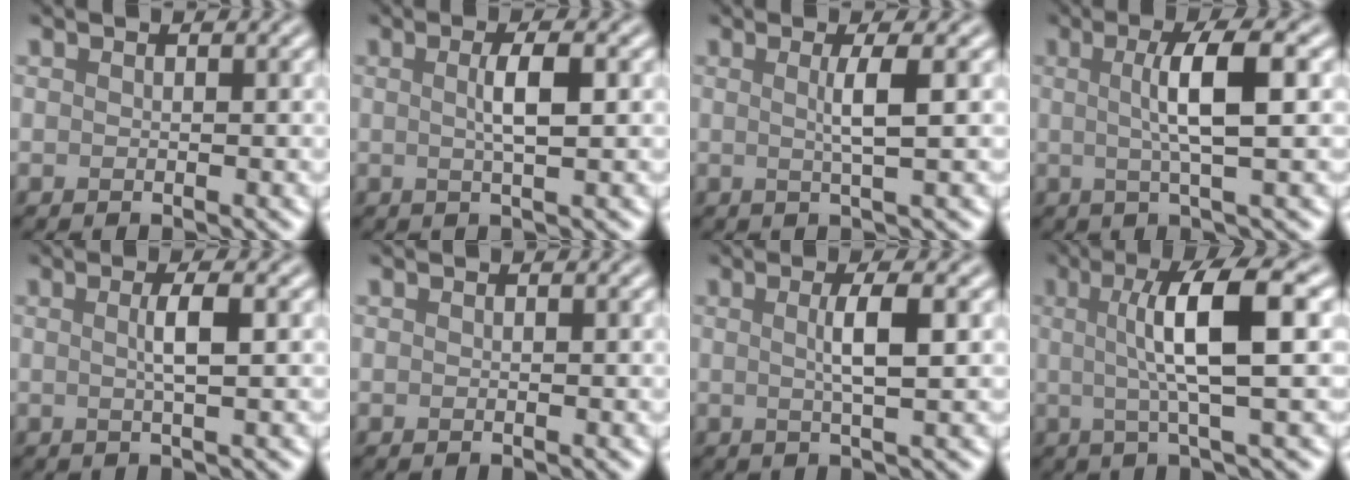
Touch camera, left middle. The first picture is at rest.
{"total": 2.7, "force": [0.3, 0.5, 2.7], "torque": [-0.044, 0.007, 0.003]}
{"total": 2.7, "force": [0.3, 0.5, 2.6], "torque": [-0.044, 0.003, -0.001]}
{"total": 5.0, "force": [0.6, 1.0, 4.9], "torque": [-0.079, 0.005, 0.007]}
{"total": 2.4, "force": [0.2, 0.4, 2.3], "torque": [-0.039, 0.004, -0.001]}
{"total": 0.0}
{"total": 3.1, "force": [0.4, 0.6, 3.0], "torque": [-0.047, 0.003, 0.003]}
{"total": 7.1, "force": [1.1, 1.3, 6.9], "torque": [-0.108, 0.010, 0.015]}